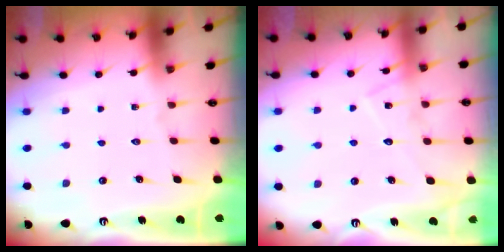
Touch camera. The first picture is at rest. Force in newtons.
{"total": 10.3, "press": 10.2, "slide": 0.8}